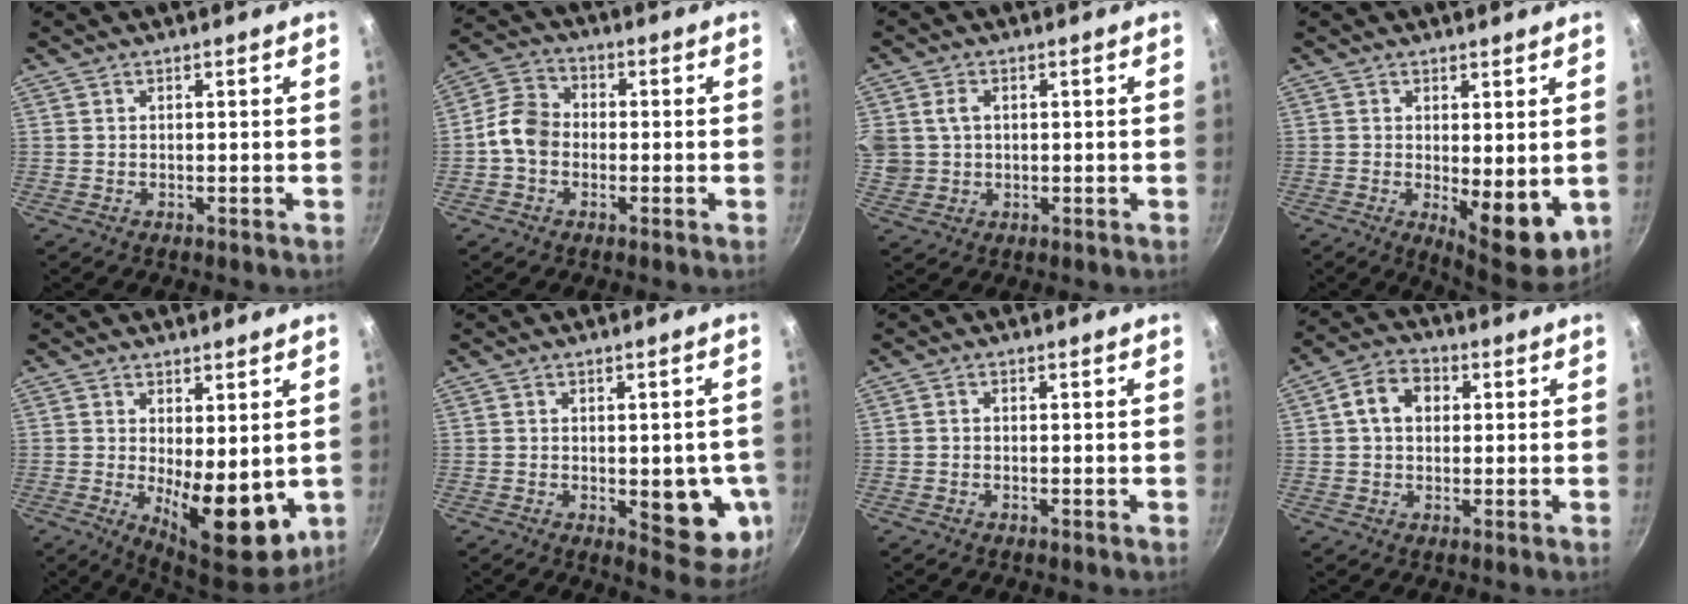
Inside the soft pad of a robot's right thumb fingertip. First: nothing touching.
{"total": 7.7, "force": [-1.4, 6.1, 4.5], "torque": [-0.062, 0.025, -0.045]}
{"total": 6.9, "force": [1.4, 5.7, 3.6], "torque": [-0.062, 0.002, 0.029]}
{"total": 9.9, "force": [-0.9, 4.0, 9.0], "torque": [-0.100, -0.012, 0.001]}
{"total": 12.4, "force": [-0.9, 5.3, 11.2], "torque": [-0.129, -0.018, 0.001]}
{"total": 11.3, "force": [-1.8, 5.0, 10.0], "torque": [-0.082, -0.016, -0.019]}
{"total": 0.7, "force": [-0.3, 0.6, 0.3], "torque": [-0.007, 0.004, -0.006]}
{"total": 7.5, "force": [1.4, 5.7, 4.7], "torque": [-0.061, 0.015, 0.011]}